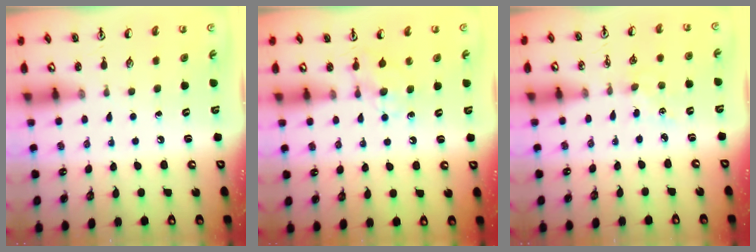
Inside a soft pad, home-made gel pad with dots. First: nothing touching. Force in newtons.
{"total": 5.1, "press": 5.0, "slide": 0.7}
{"total": 3.9, "press": 3.8, "slide": 0.6}